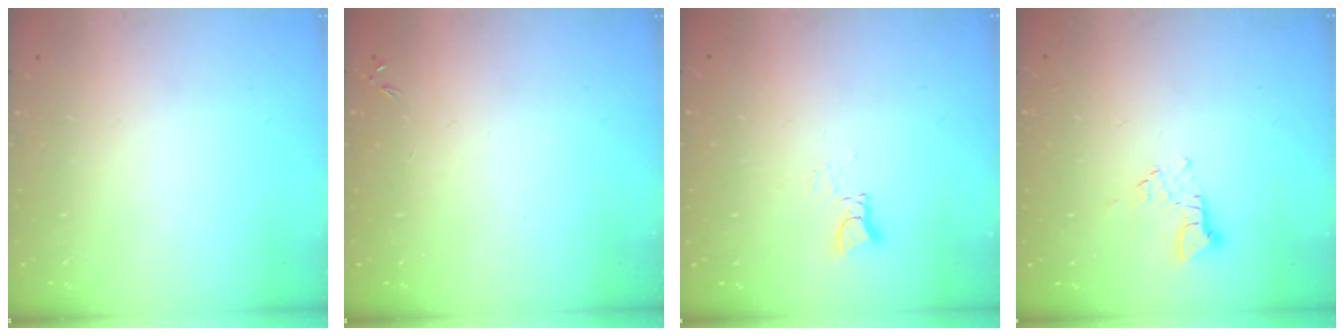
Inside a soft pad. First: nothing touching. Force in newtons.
{"total": 0.0}
{"total": 3.6, "press": 3.6, "slide": 0.4}
{"total": 3.3, "press": 3.2, "slide": 0.4}